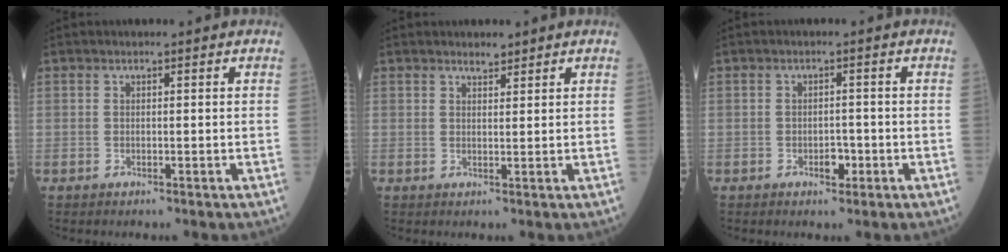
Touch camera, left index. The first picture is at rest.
{"total": 1.5, "force": [1.3, 0.5, 0.3], "torque": [-0.012, -0.002, 0.022]}
{"total": 1.9, "force": [-0.9, 1.1, 1.2], "torque": [-0.017, 0.003, -0.013]}